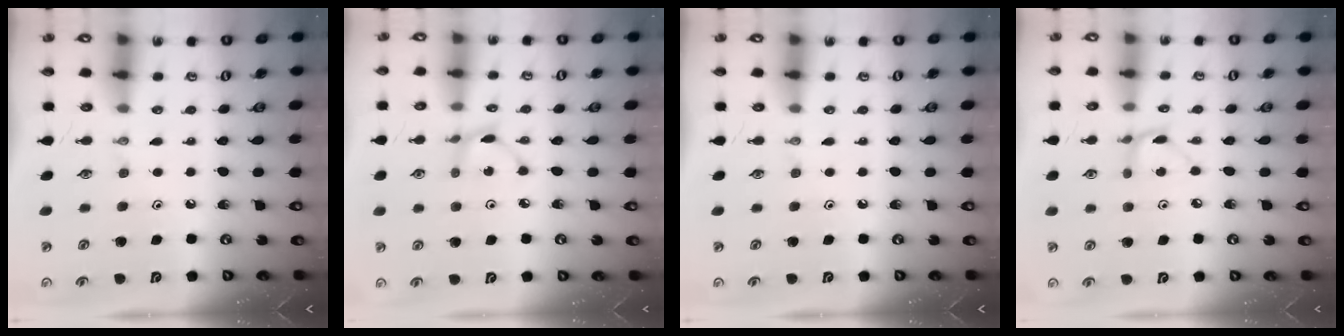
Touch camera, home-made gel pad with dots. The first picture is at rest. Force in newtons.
{"total": 2.2, "press": 2.2, "slide": 0.2}
{"total": 0.0}
{"total": 4.2, "press": 4.2, "slide": 0.5}